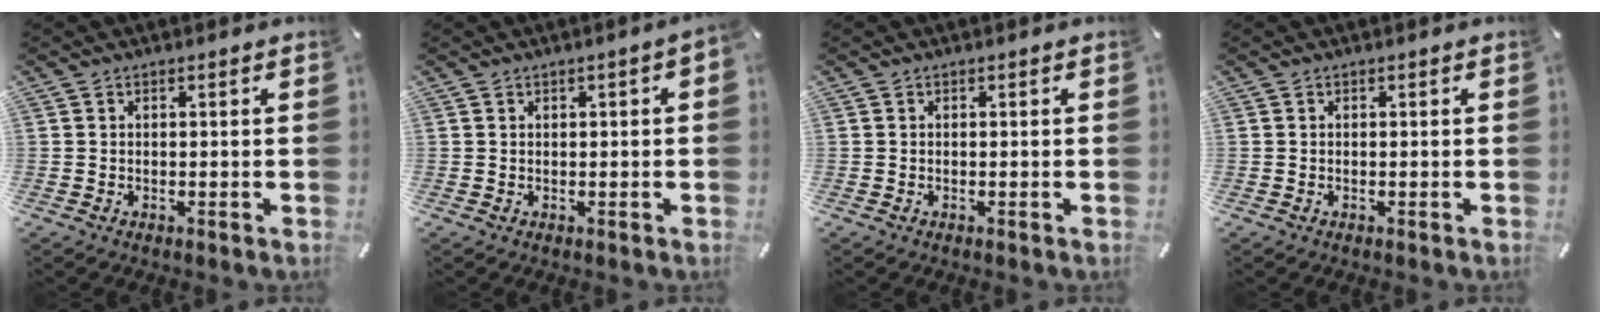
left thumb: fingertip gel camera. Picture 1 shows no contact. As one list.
[{"total": 1.2, "force": [0.2, 0.4, 1.1], "torque": [-0.020, 0.002, 0.002]}, {"total": 0.0}, {"total": 0.0}]